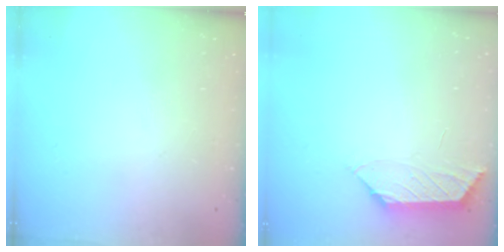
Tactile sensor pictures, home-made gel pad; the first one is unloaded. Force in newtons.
{"total": 1.7, "press": 1.6, "slide": 0.5}